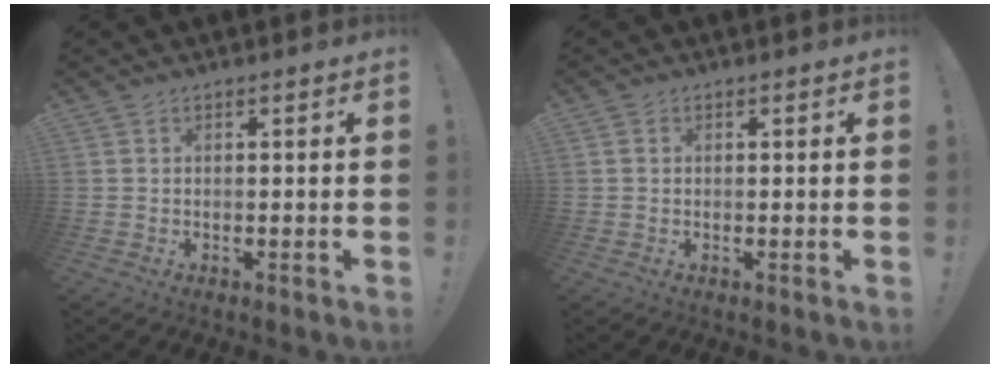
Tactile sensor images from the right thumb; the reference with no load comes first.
{"total": 0.9, "force": [0.1, 0.9, 0.3], "torque": [-0.007, 0.005, 0.003]}